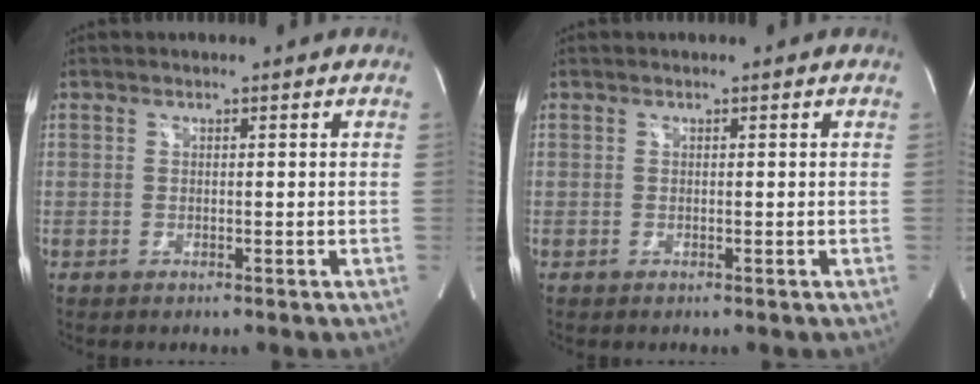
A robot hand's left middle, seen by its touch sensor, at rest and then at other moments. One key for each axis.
{"total": 0.0}